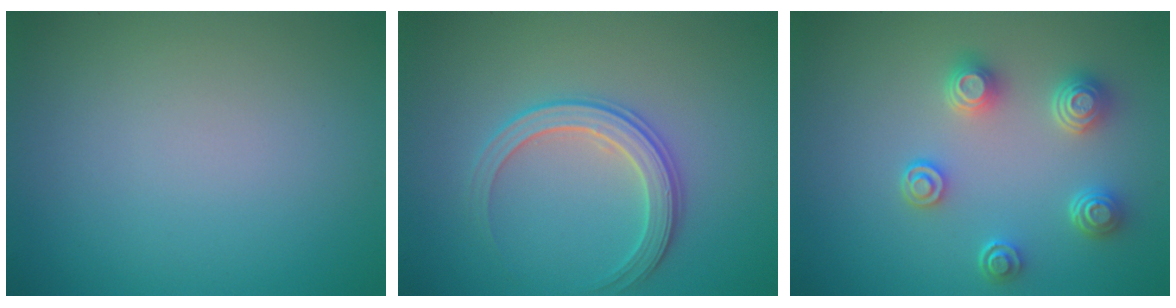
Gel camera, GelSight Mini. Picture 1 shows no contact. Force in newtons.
{"total": 2.8, "press": 2.8, "slide": 0.3}
{"total": 3.8, "press": 3.3, "slide": 2.0}